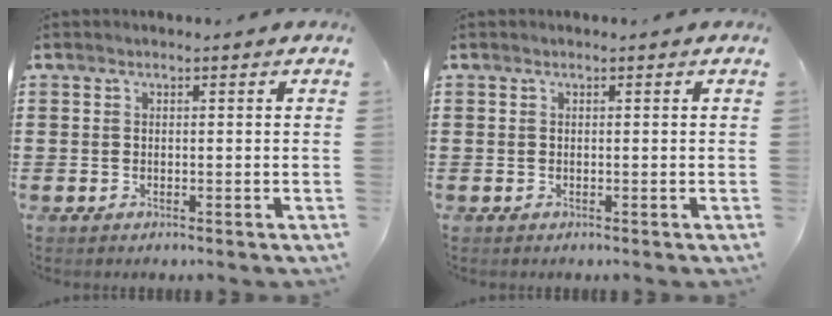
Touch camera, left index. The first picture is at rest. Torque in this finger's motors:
{"motor_torque": [0.00, 0.00, 0.00, 0.00]}